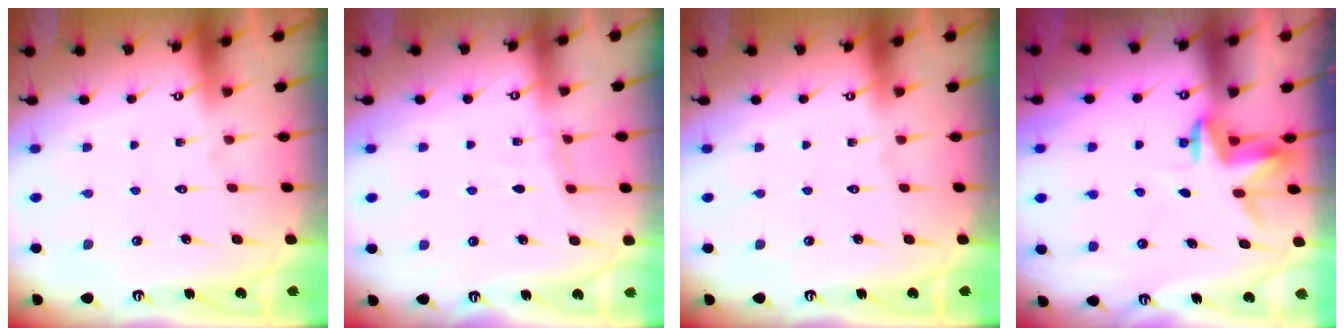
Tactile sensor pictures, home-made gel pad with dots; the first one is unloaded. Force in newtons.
{"total": 4.2, "press": 4.2, "slide": 0.4}
{"total": 0.0}
{"total": 3.2, "press": 3.2, "slide": 0.3}